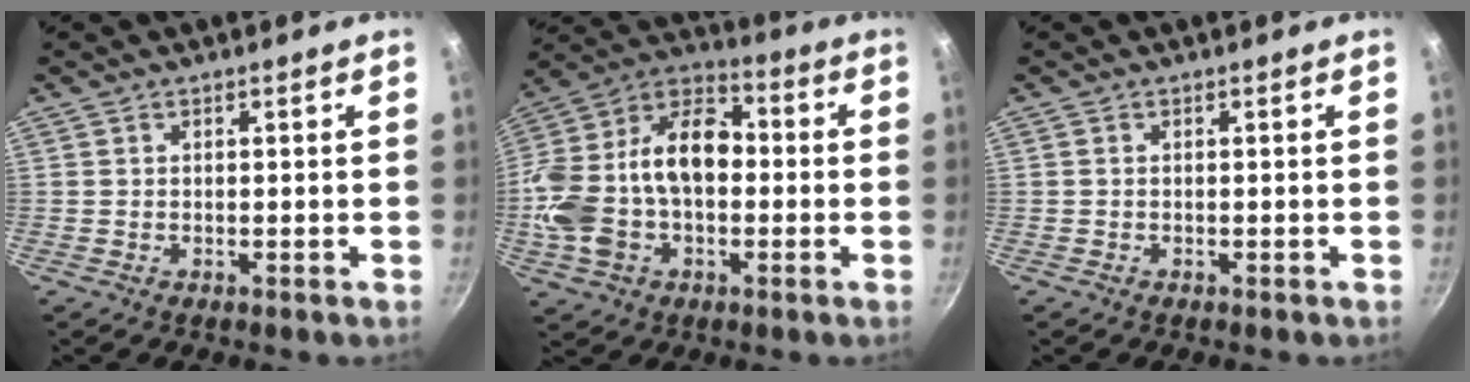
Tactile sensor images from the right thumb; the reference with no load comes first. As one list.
[{"total": 23.1, "force": [-1.8, 15.4, 17.1], "torque": [-0.313, 0.057, -0.046]}, {"total": 0.0}]